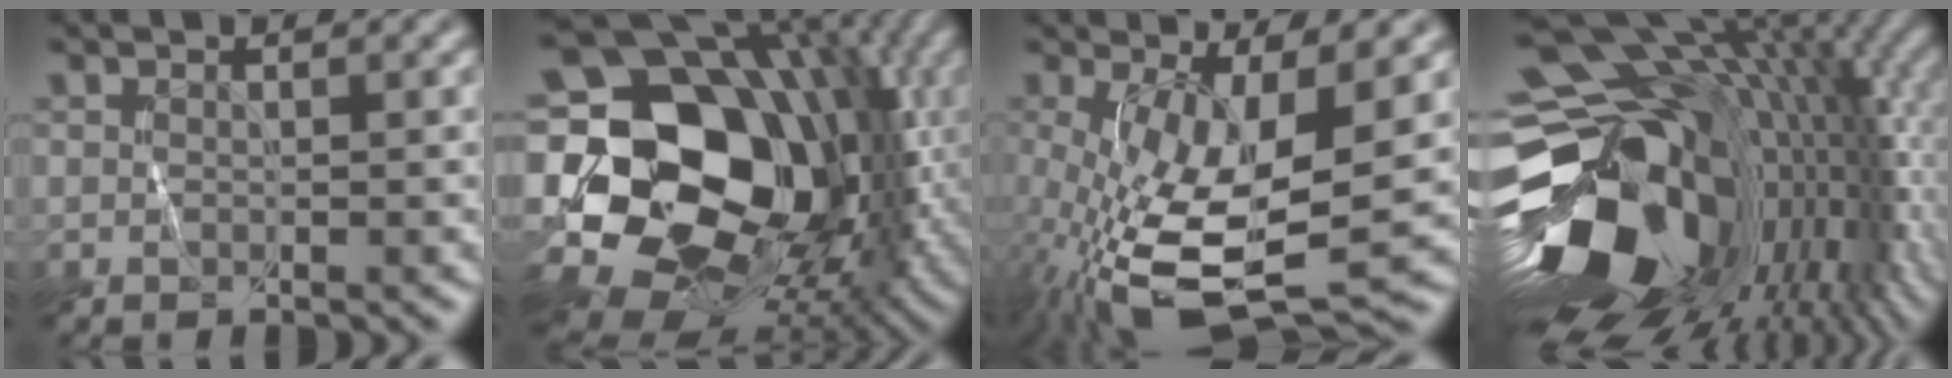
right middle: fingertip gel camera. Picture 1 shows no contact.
{"total": 21.2, "force": [-1.3, 16.4, 13.3], "torque": [-0.237, -0.009, -0.030]}
{"total": 12.8, "force": [-2.7, 4.6, 11.6], "torque": [-0.236, -0.033, -0.038]}
{"total": 20.0, "force": [-1.8, 13.0, 15.0], "torque": [-0.274, -0.040, -0.017]}